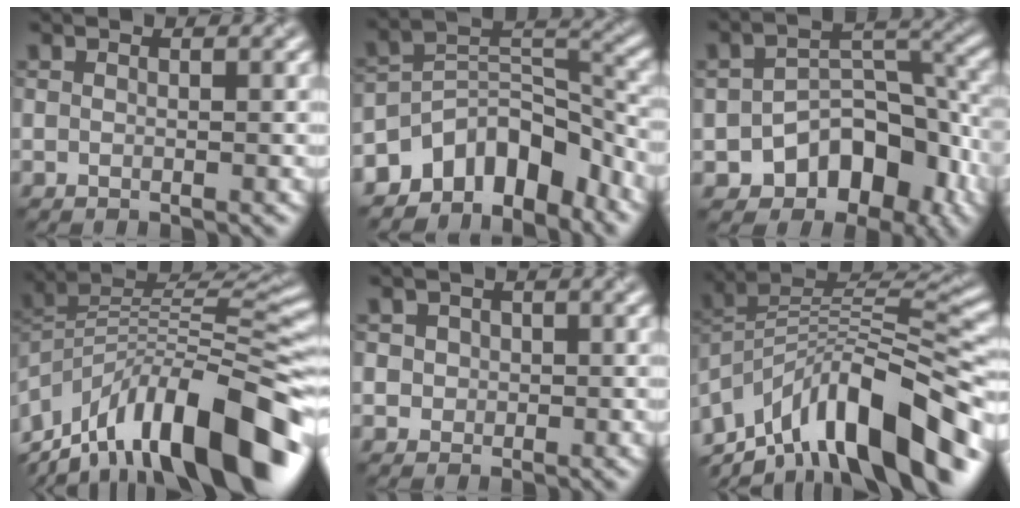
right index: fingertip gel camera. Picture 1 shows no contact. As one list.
[{"total": 7.9, "force": [-6.0, 4.0, 3.3], "torque": [-0.026, 0.002, -0.112]}, {"total": 8.9, "force": [-4.8, 5.6, 5.0], "torque": [-0.054, -0.012, -0.073]}, {"total": 14.8, "force": [-8.0, 5.4, 11.2], "torque": [-0.189, 0.032, -0.143]}, {"total": 2.3, "force": [0.5, 2.1, 0.8], "torque": [0.001, 0.011, 0.006]}, {"total": 12.8, "force": [-7.1, 5.1, 9.3], "torque": [-0.153, 0.033, -0.127]}]